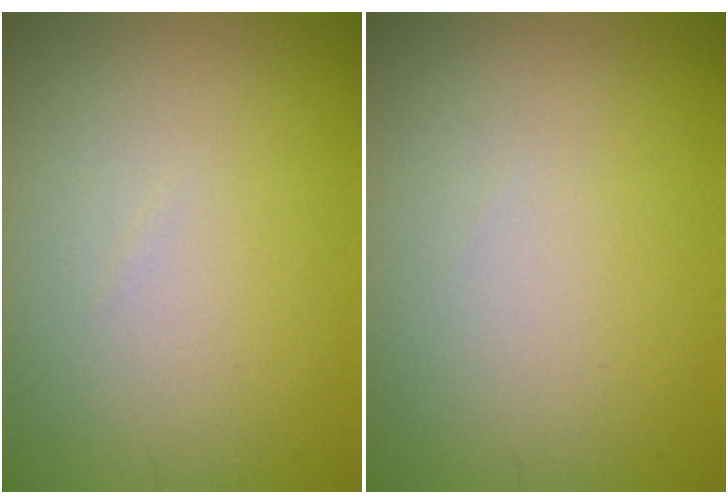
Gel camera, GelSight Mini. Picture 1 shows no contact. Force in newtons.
{"total": 0.0}